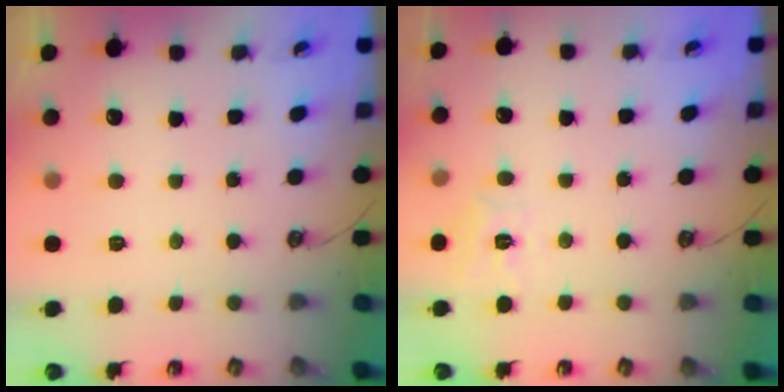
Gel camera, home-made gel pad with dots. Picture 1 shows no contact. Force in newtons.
{"total": 5.3, "press": 5.3, "slide": 0.5}